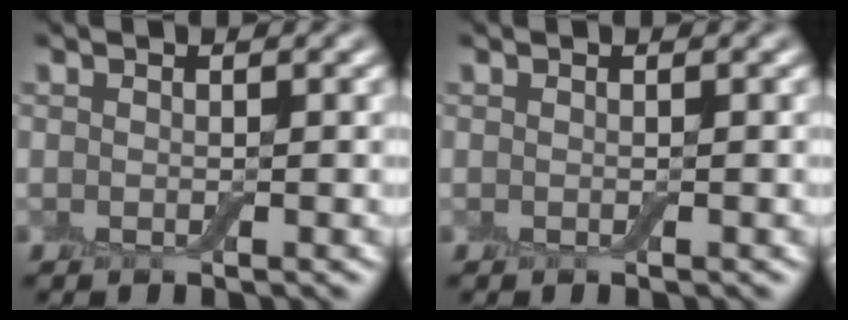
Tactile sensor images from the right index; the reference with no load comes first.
{"total": 0.0}